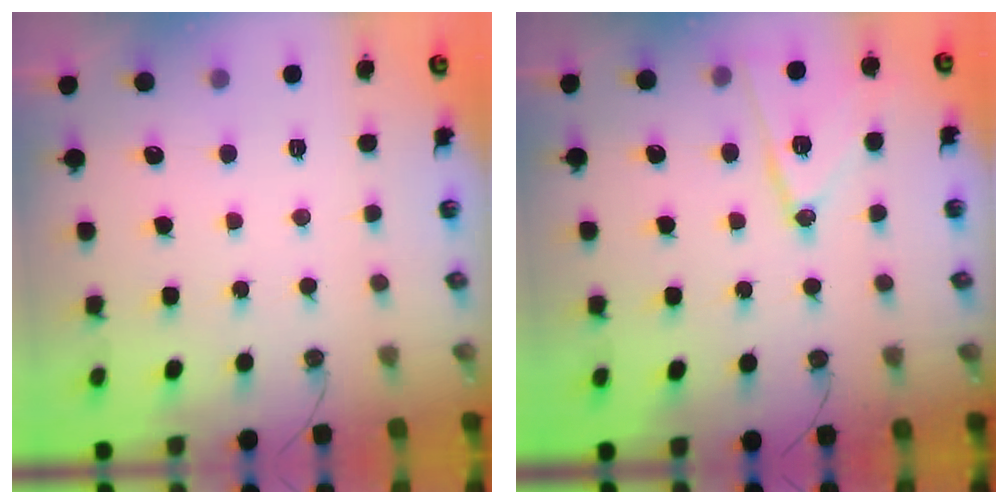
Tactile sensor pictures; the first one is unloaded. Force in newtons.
{"total": 13.2, "press": 13.1, "slide": 1.4}